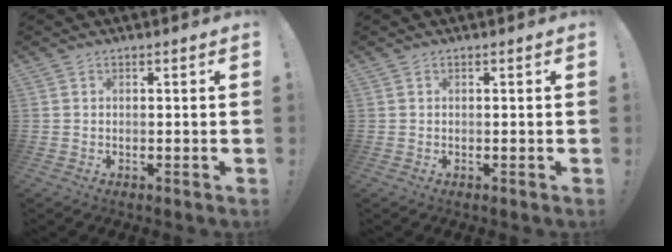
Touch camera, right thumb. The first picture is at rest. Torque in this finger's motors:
{"motor_torque": [0.00, 0.00, 0.00, 0.00, 0.00]}